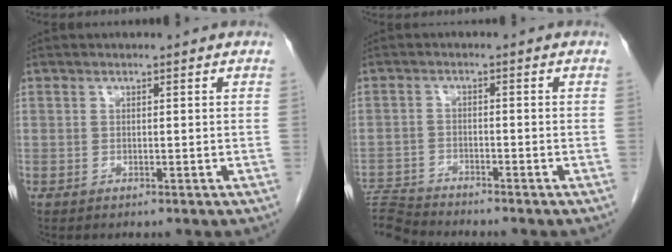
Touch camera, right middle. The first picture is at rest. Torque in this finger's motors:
{"motor_torque": [0.97, -1.17, 1.05, 0.21]}